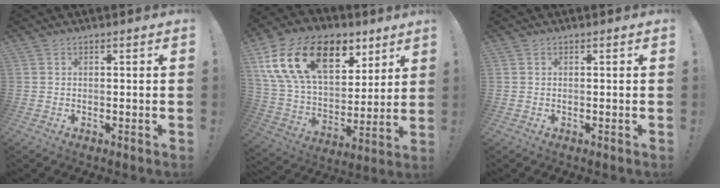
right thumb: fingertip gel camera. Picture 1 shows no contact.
{"total": 23.9, "force": [10.9, 14.8, 15.2], "torque": [-0.276, -0.047, 0.208]}
{"total": 0.0}